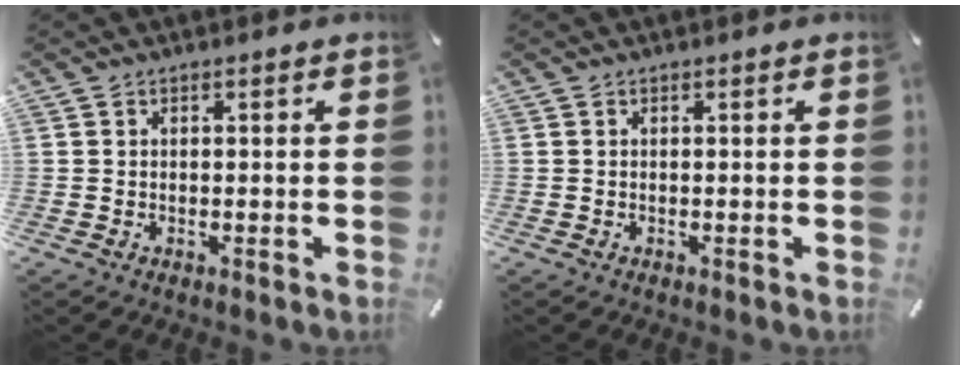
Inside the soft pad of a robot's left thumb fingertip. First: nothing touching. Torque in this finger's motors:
{"motor_torque": [0.08, 0.11, -0.01, -0.09, -0.01]}